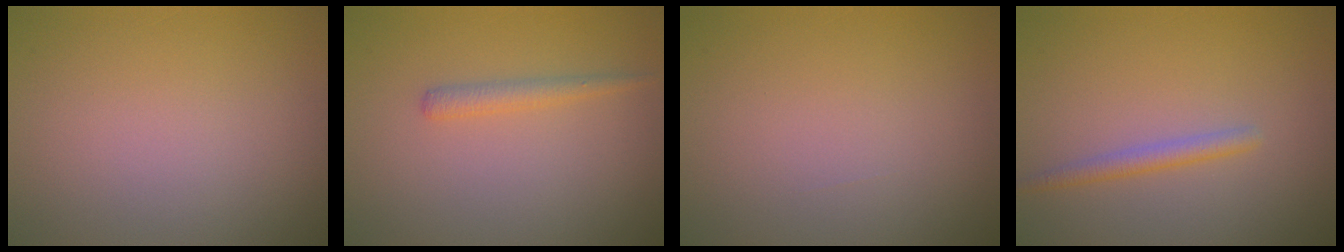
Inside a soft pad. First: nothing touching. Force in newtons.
{"total": 1.3, "press": 1.3, "slide": 0.1}
{"total": 0.0}
{"total": 1.5, "press": 1.5, "slide": 0.1}